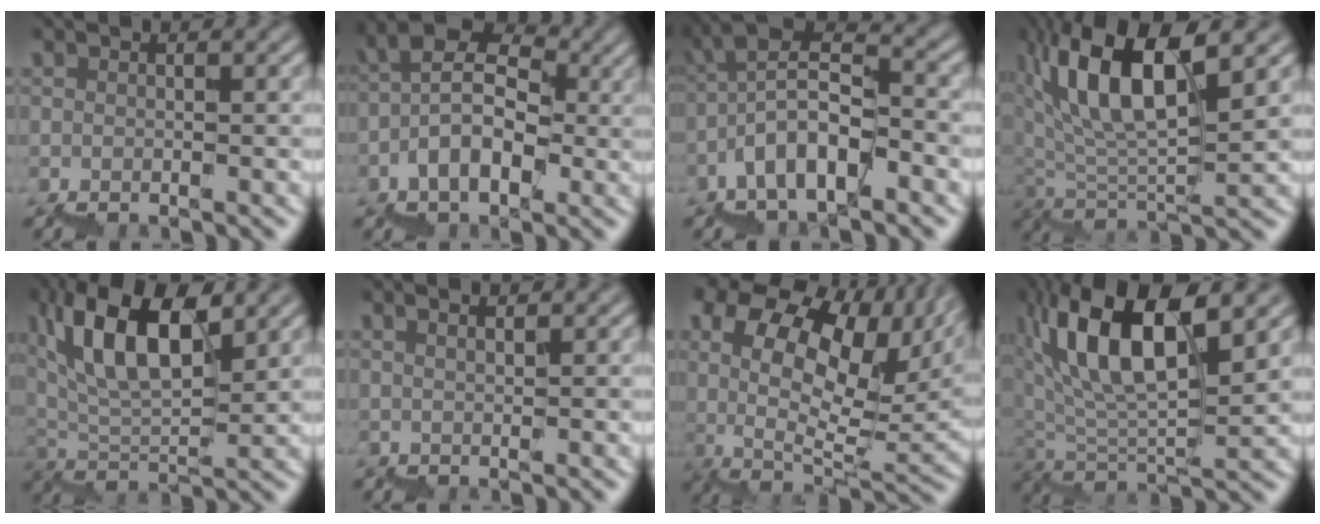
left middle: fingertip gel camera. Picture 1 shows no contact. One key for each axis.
{"total": 6.4, "fx": -0.1, "fy": 4.1, "fz": 4.9, "tx": -0.076, "ty": 0.033, "tz": -0.003}
{"total": 6.8, "fx": -1.9, "fy": 3.0, "fz": 5.7, "tx": -0.106, "ty": 0.028, "tz": -0.034}
{"total": 9.9, "fx": 6.3, "fy": 2.6, "fz": 7.2, "tx": -0.142, "ty": 0.023, "tz": 0.121}
{"total": 9.1, "fx": 5.7, "fy": 3.1, "fz": 6.4, "tx": -0.122, "ty": 0.023, "tz": 0.105}
{"total": 1.5, "fx": 1.3, "fy": 0.1, "fz": 0.6, "tx": 0.008, "ty": 0.004, "tz": 0.025}
{"total": 17.1, "fx": 7.1, "fy": 8.9, "fz": 12.7, "tx": -0.197, "ty": 0.030, "tz": 0.141}
{"total": 11.0, "fx": 6.7, "fy": 3.4, "fz": 8.0, "tx": -0.160, "ty": 0.024, "tz": 0.130}